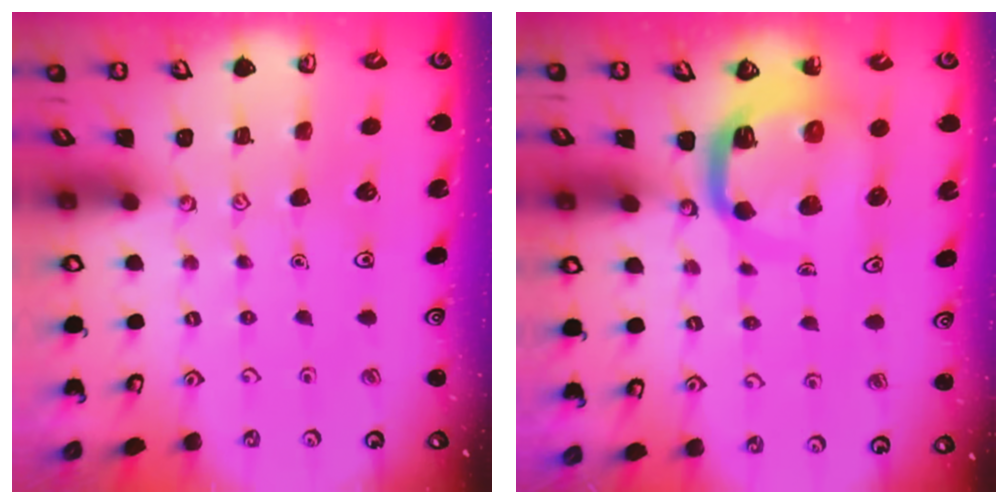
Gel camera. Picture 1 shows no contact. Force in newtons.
{"total": 9.2, "press": 9.1, "slide": 1.2}